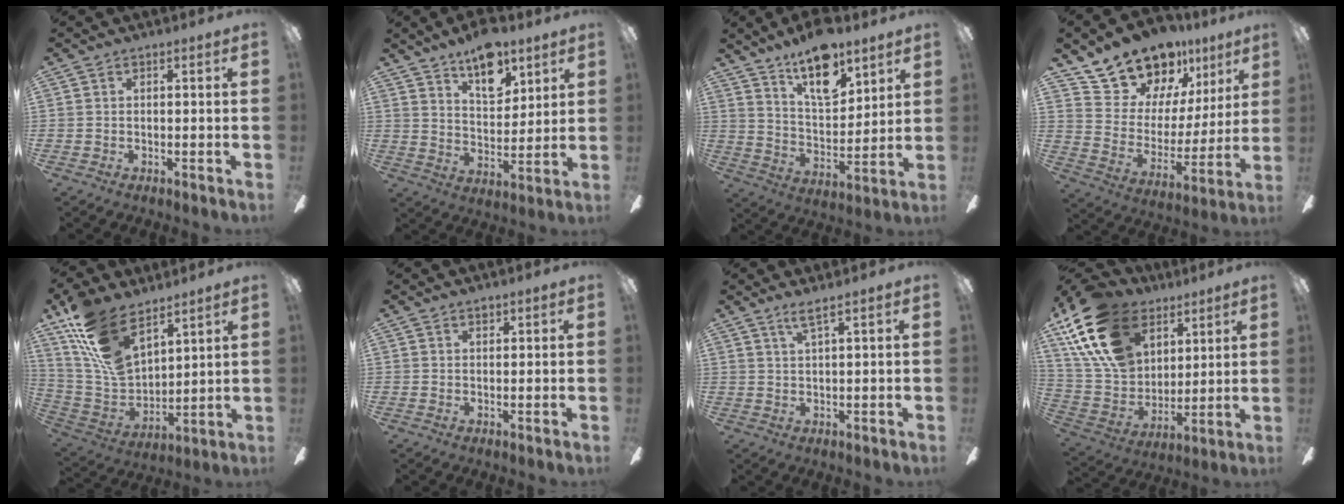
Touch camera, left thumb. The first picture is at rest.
{"total": 12.4, "force": [9.0, 5.8, 6.2], "torque": [-0.080, -0.050, 0.157]}
{"total": 15.9, "force": [11.4, 6.6, 8.9], "torque": [-0.144, -0.061, 0.197]}
{"total": 17.2, "force": [14.6, 8.6, 3.3], "torque": [-0.074, -0.116, 0.274]}
{"total": 18.5, "force": [12.2, 9.2, 10.4], "torque": [-0.238, -0.064, 0.227]}
{"total": 1.0, "force": [0.8, 0.6, 0.3], "torque": [0.001, -0.002, 0.013]}
{"total": 3.1, "force": [2.3, 0.0, 2.0], "torque": [-0.047, -0.002, 0.041]}
{"total": 22.2, "force": [11.9, 14.4, 12.0], "torque": [-0.272, -0.041, 0.221]}